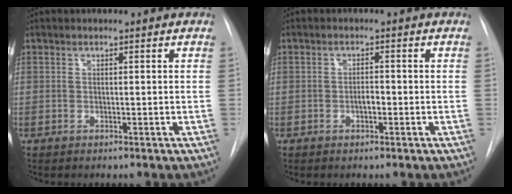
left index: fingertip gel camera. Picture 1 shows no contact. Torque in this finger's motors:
{"motor_torque": [0.57, 0.28, 0.06, 0.02]}